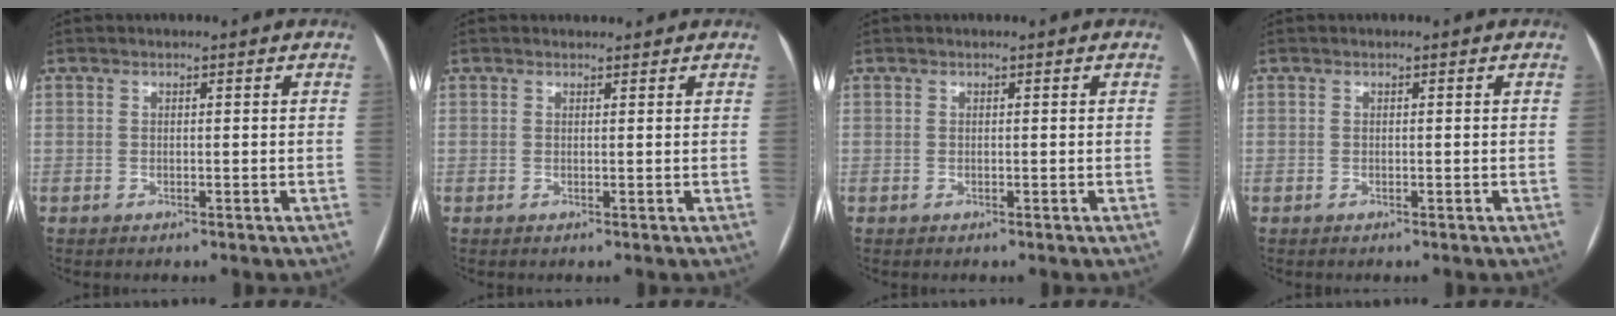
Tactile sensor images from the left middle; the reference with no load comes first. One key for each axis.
{"total": 1.4, "fx": 1.4, "fy": 0.4, "fz": 0.1, "tx": -0.008, "ty": 0.011, "tz": 0.019}
{"total": 0.0}
{"total": 0.0}